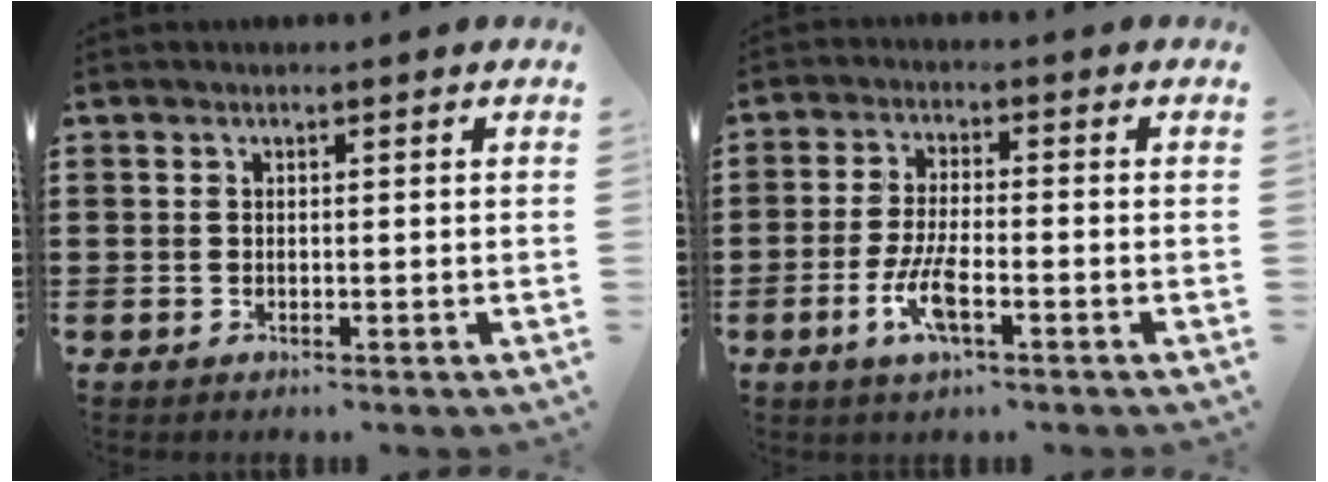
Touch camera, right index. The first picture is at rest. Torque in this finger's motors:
{"motor_torque": [2.14, 0.00, 0.50, 0.18]}